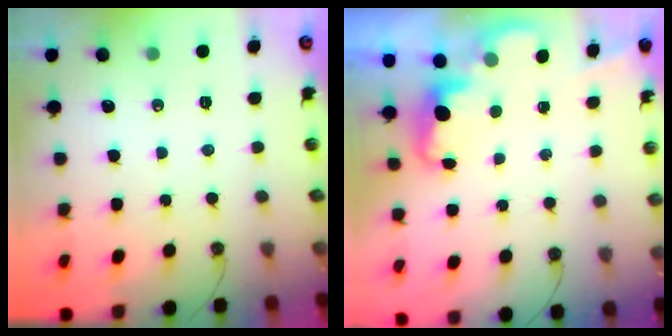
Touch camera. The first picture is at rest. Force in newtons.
{"total": 2.1, "press": 2.1, "slide": 0.6}